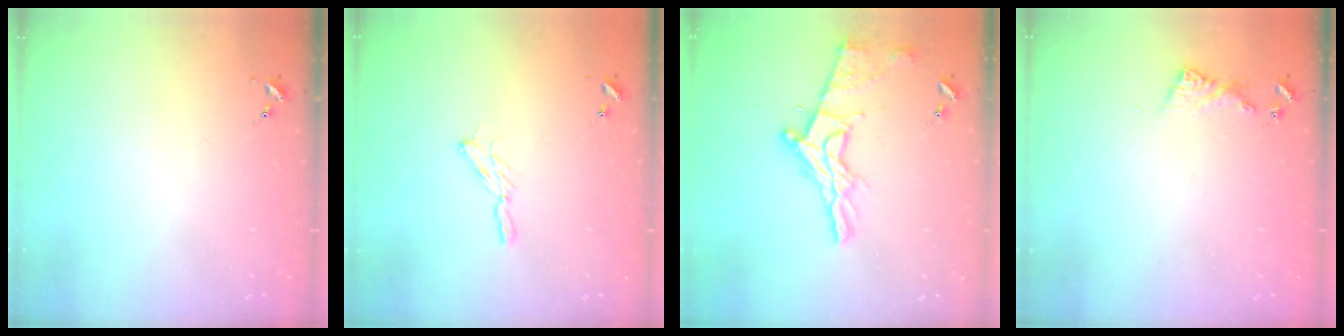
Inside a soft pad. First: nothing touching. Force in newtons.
{"total": 5.3, "press": 5.3, "slide": 0.5}
{"total": 15.6, "press": 15.5, "slide": 1.6}
{"total": 6.1, "press": 6.1, "slide": 0.6}